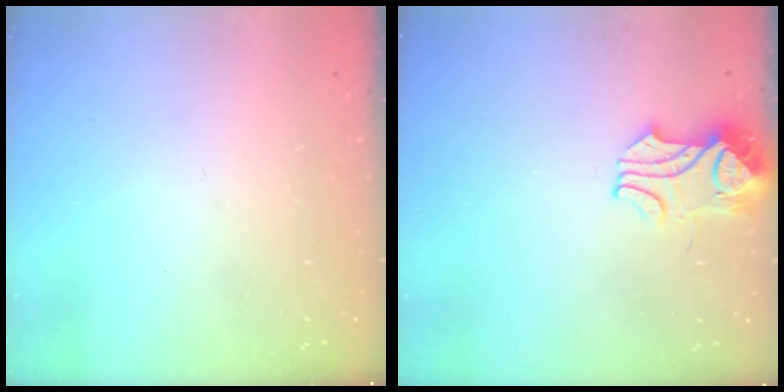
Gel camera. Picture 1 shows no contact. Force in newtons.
{"total": 3.7, "press": 3.6, "slide": 0.6}